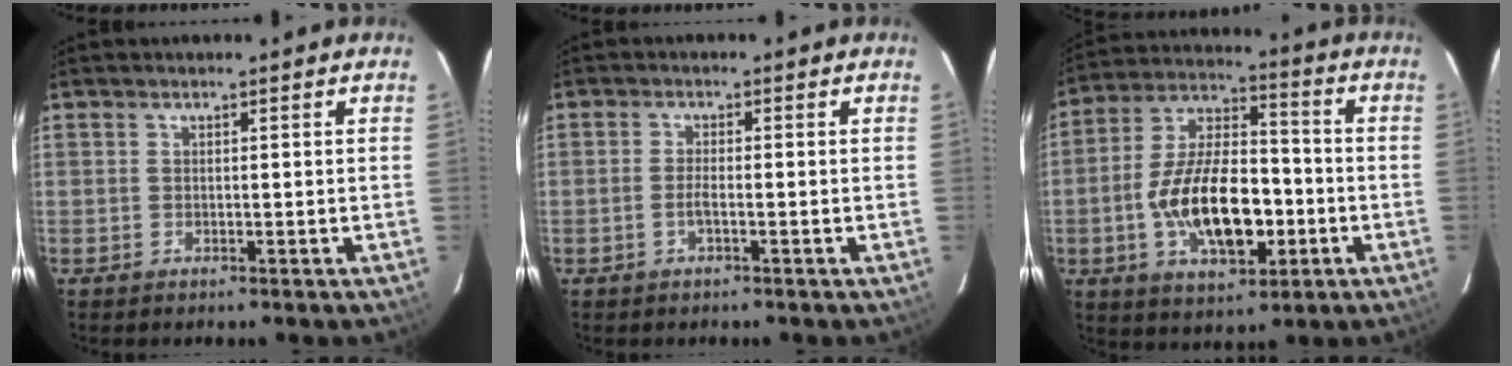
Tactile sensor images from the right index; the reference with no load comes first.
{"total": 4.3, "force": [-1.8, 1.0, 3.8], "torque": [-0.084, 0.002, -0.037]}
{"total": 17.6, "force": [-4.4, 8.4, 14.8], "torque": [-0.288, 0.009, -0.071]}